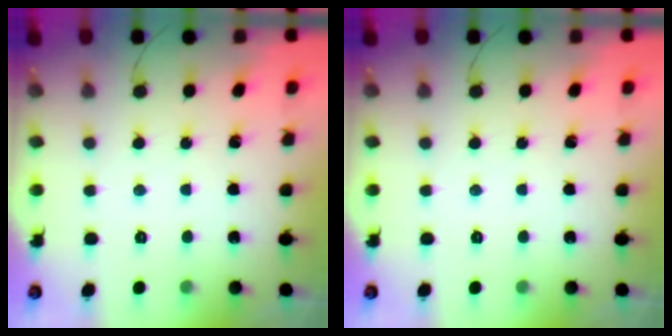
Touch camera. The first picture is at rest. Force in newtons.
{"total": 0.0}